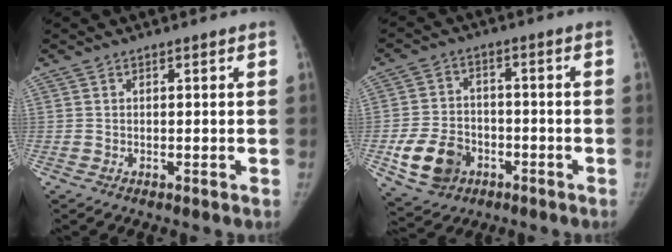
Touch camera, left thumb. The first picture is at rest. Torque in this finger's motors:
{"motor_torque": [0.42, 1.99, 0.18, -0.04, 0.28]}